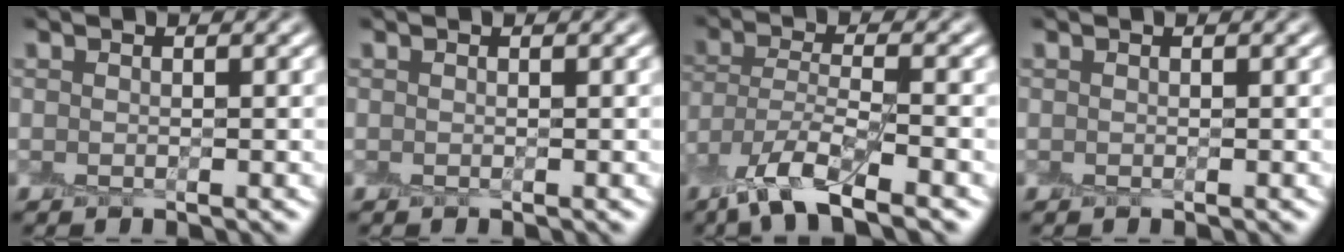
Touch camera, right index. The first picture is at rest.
{"total": 0.0}
{"total": 6.9, "force": [-4.6, 1.8, 4.8], "torque": [-0.099, -0.006, -0.097]}
{"total": 0.0}